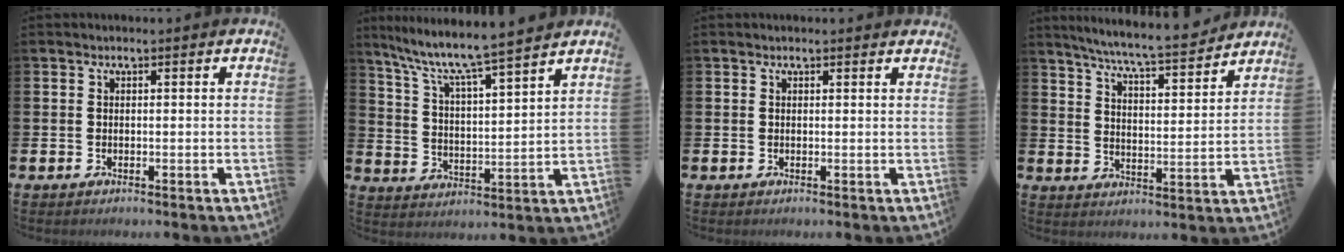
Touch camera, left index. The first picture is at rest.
{"total": 7.7, "force": [7.1, 0.1, 2.9], "torque": [-0.084, -0.056, 0.119]}
{"total": 0.6, "force": [0.5, 0.1, 0.1], "torque": [0.004, -0.002, 0.009]}
{"total": 7.0, "force": [6.6, -0.2, 2.3], "torque": [-0.062, -0.052, 0.111]}